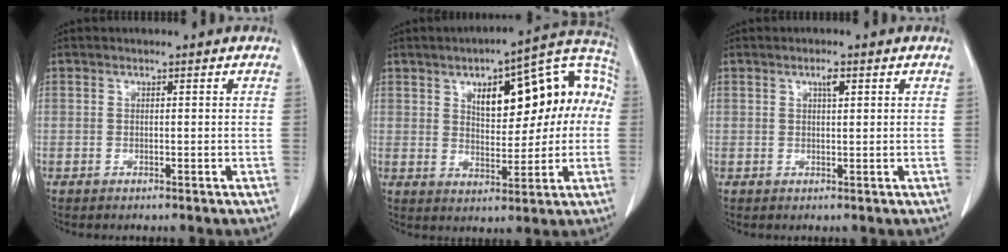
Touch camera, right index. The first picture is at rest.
{"total": 16.8, "force": [3.4, 7.1, 14.9], "torque": [-0.198, 0.045, 0.048]}
{"total": 1.6, "force": [0.8, 0.4, 1.4], "torque": [-0.025, 0.001, 0.013]}